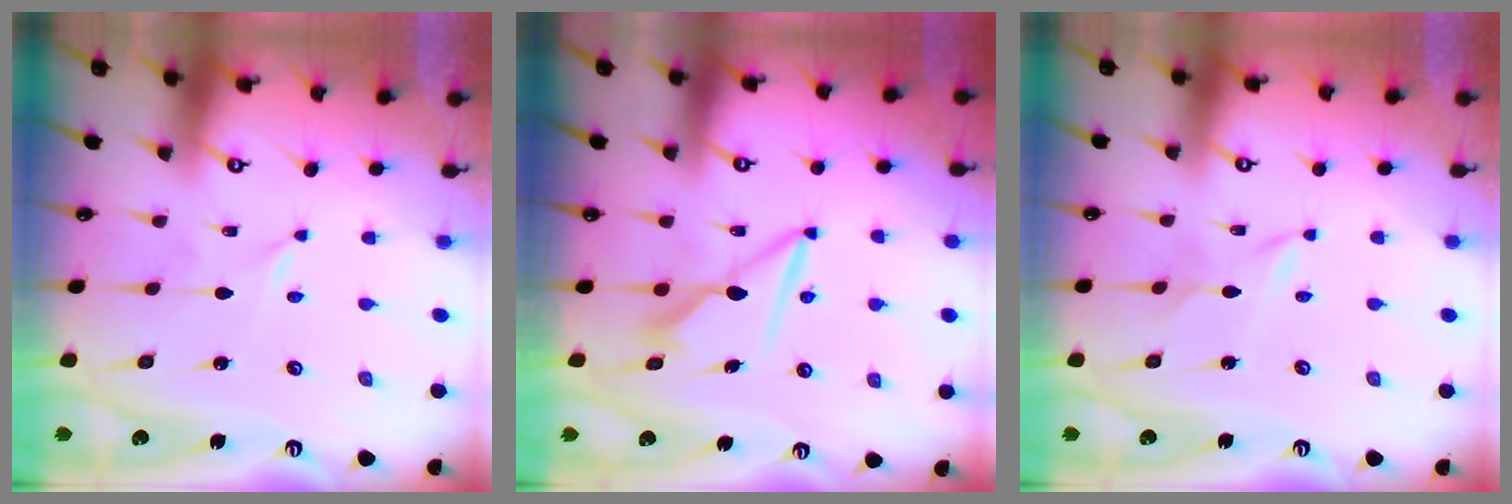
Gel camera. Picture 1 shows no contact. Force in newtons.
{"total": 8.1, "press": 8.1, "slide": 0.4}
{"total": 2.4, "press": 2.4, "slide": 0.3}